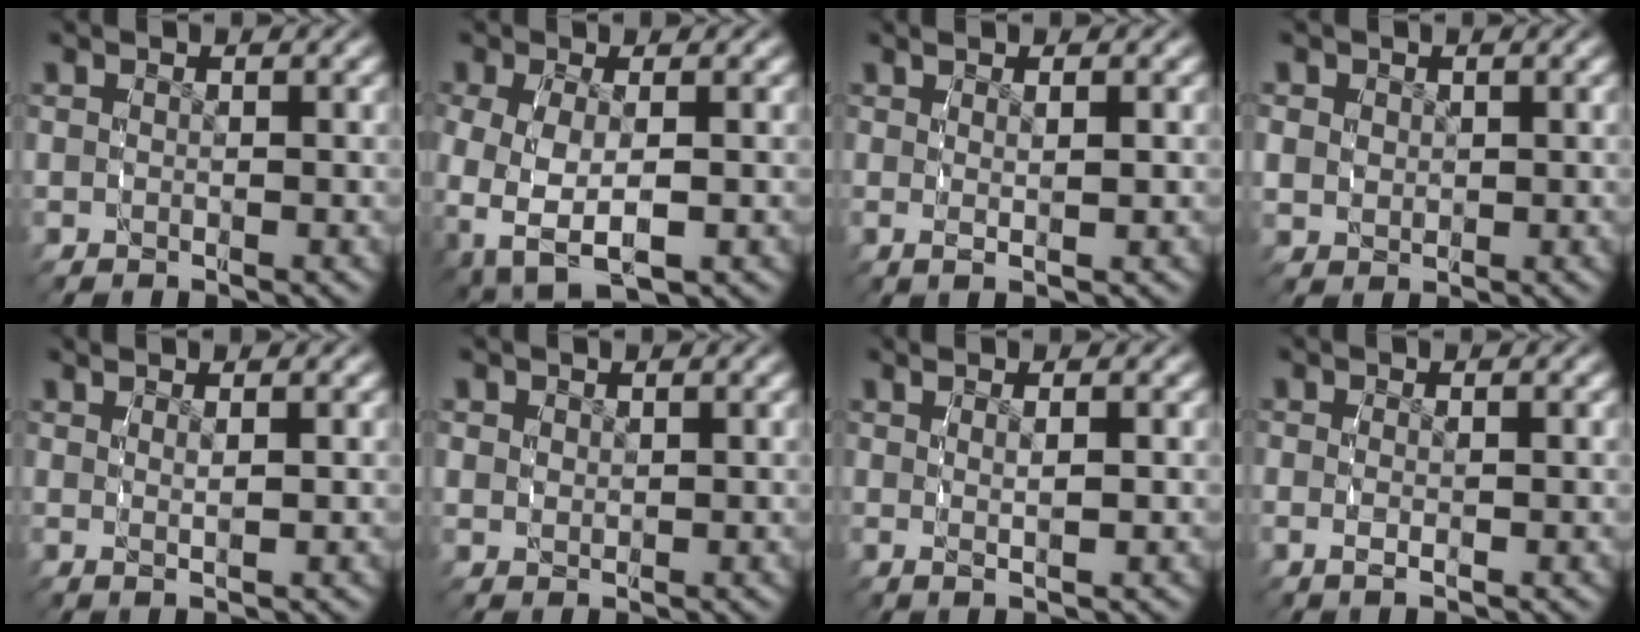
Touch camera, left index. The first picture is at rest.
{"total": 7.3, "force": [-2.2, 4.8, 5.0], "torque": [-0.140, -0.047, -0.009]}
{"total": 2.0, "force": [0.8, -0.2, 1.9], "torque": [-0.027, -0.001, 0.017]}
{"total": 2.7, "force": [0.3, 2.5, 1.1], "torque": [-0.031, -0.015, 0.017]}
{"total": 1.7, "force": [1.0, -0.5, 1.3], "torque": [-0.014, -0.002, 0.024]}
{"total": 1.0, "force": [0.7, 0.6, 0.4], "torque": [-0.010, -0.011, 0.025]}
{"total": 2.3, "force": [0.9, 0.0, 2.1], "torque": [-0.023, 0.004, 0.016]}
{"total": 1.3, "force": [-0.5, 0.2, 1.2], "torque": [-0.029, -0.009, -0.003]}